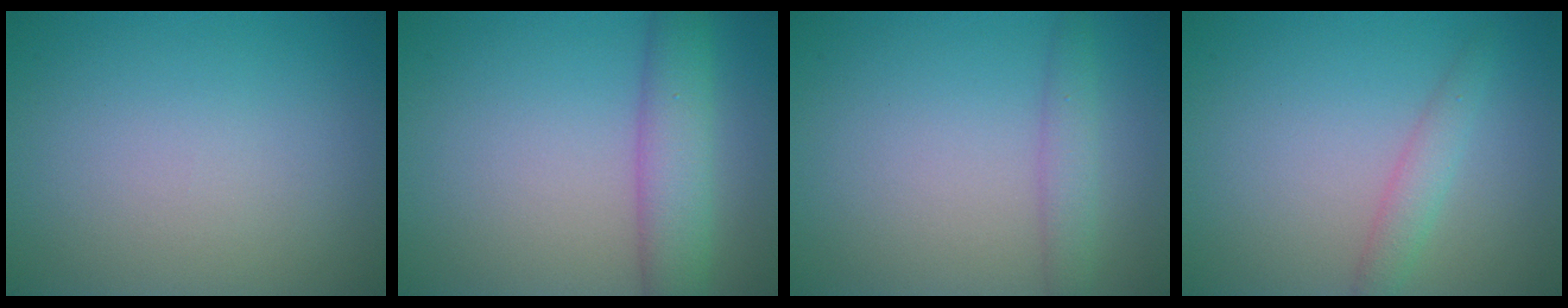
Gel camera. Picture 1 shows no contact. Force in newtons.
{"total": 4.6, "press": 4.6, "slide": 0.1}
{"total": 2.0, "press": 2.0, "slide": 0.0}
{"total": 1.9, "press": 1.9, "slide": 0.0}